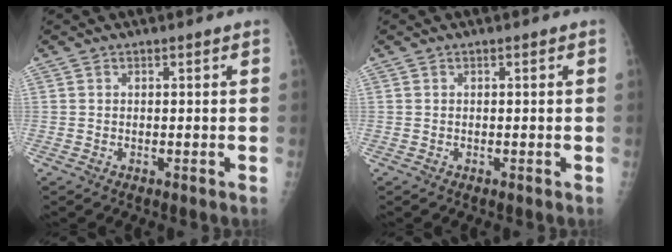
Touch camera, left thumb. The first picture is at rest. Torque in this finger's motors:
{"motor_torque": [0.00, 0.00, -0.01, -0.12, 0.00]}